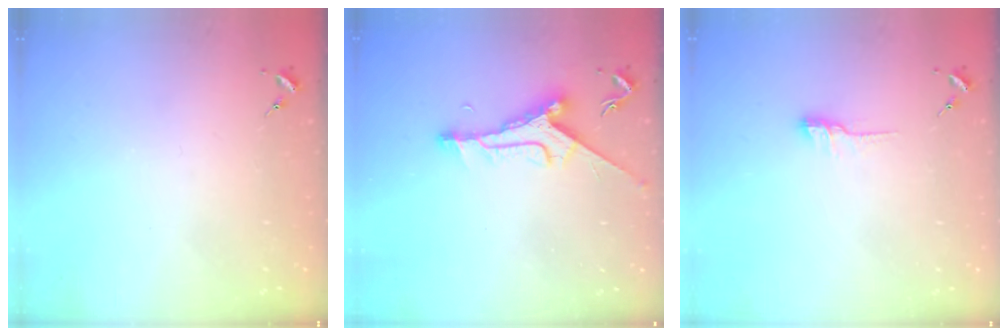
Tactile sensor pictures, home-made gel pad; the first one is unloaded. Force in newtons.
{"total": 9.9, "press": 9.8, "slide": 0.7}
{"total": 7.6, "press": 7.6, "slide": 0.5}